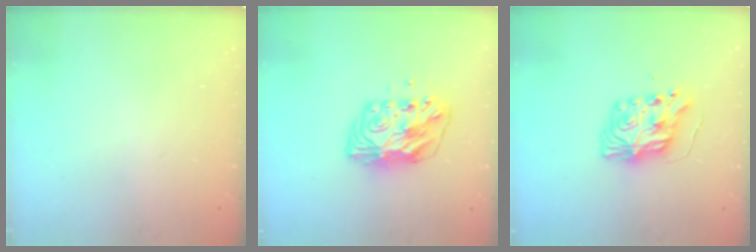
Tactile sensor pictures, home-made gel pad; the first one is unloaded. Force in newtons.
{"total": 9.6, "press": 9.5, "slide": 1.0}
{"total": 8.5, "press": 8.5, "slide": 0.6}